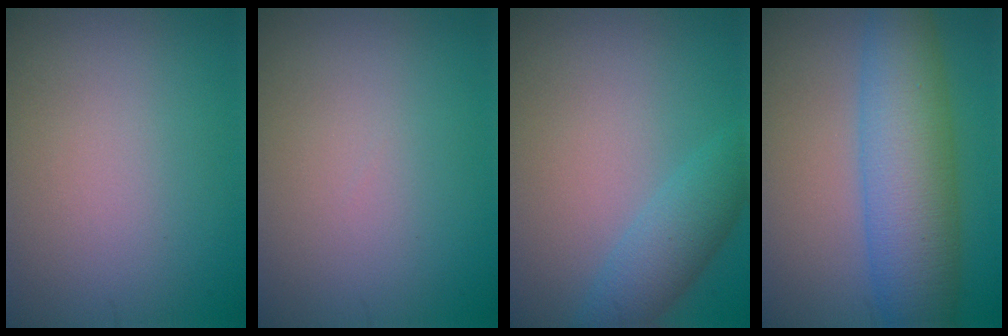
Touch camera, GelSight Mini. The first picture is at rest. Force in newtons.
{"total": 0.0}
{"total": 3.3, "press": 3.3, "slide": 0.1}
{"total": 8.1, "press": 8.1, "slide": 0.2}